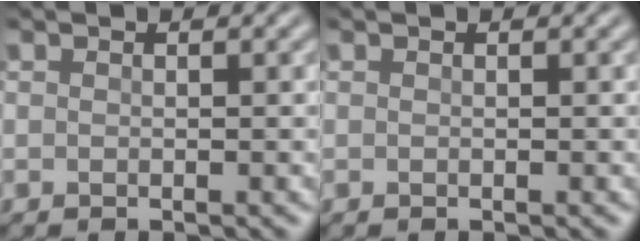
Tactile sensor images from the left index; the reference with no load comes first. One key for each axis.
{"total": 0.0}